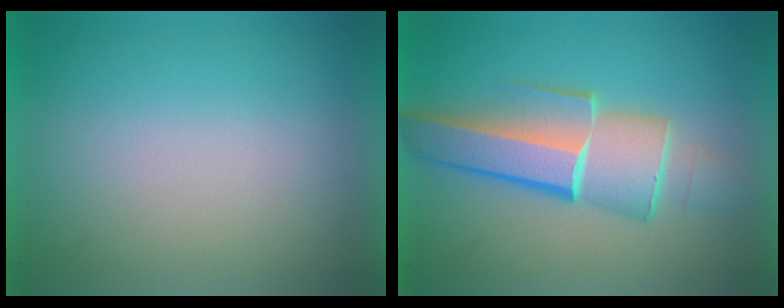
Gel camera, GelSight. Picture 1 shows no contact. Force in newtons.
{"total": 6.2}